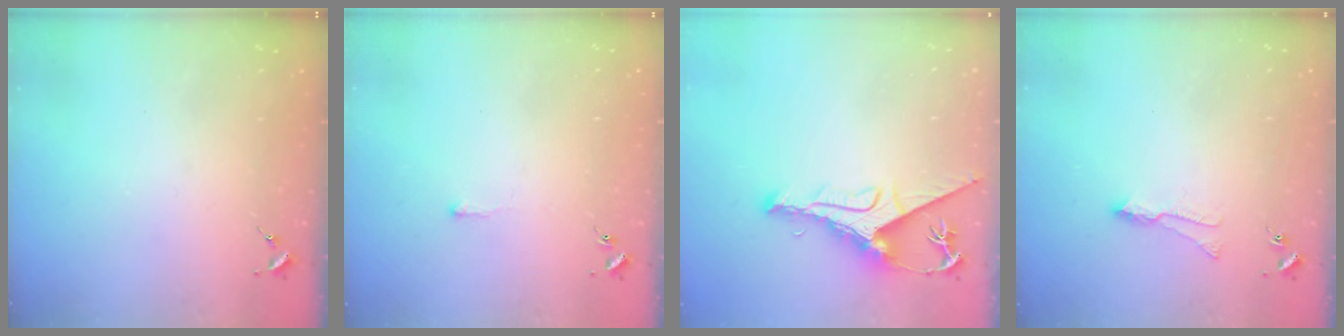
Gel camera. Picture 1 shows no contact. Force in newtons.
{"total": 2.6, "press": 2.6, "slide": 0.4}
{"total": 10.2, "press": 10.1, "slide": 1.4}
{"total": 6.2, "press": 6.1, "slide": 0.8}